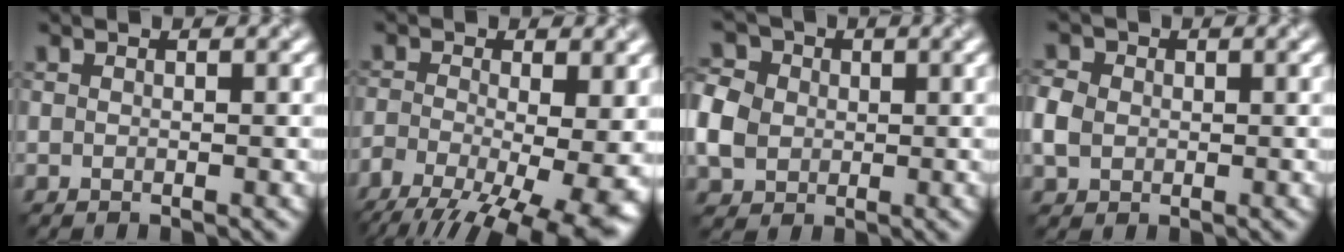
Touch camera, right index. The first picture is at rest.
{"total": 14.7, "force": [-7.7, 7.0, 10.4], "torque": [-0.175, -0.032, -0.086]}
{"total": 5.4, "force": [0.0, 4.7, 2.6], "torque": [-0.067, 0.019, -0.008]}
{"total": 2.6, "force": [0.1, 2.3, 1.1], "torque": [-0.031, 0.010, -0.004]}